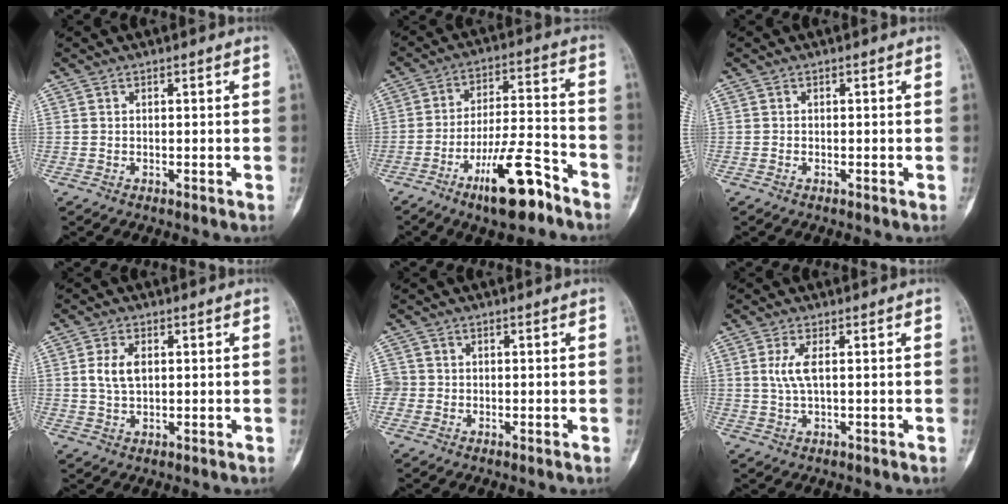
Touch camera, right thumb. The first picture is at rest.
{"total": 13.6, "force": [-8.6, 3.7, 9.9], "torque": [-0.166, 0.066, -0.143]}
{"total": 0.0}
{"total": 4.8, "force": [0.9, 2.9, 3.8], "torque": [-0.077, 0.000, 0.017]}
{"total": 2.4, "force": [-0.1, 2.4, 0.2], "torque": [0.011, 0.006, -0.003]}
{"total": 3.8, "force": [0.7, 1.1, 3.6], "torque": [-0.092, 0.001, 0.017]}